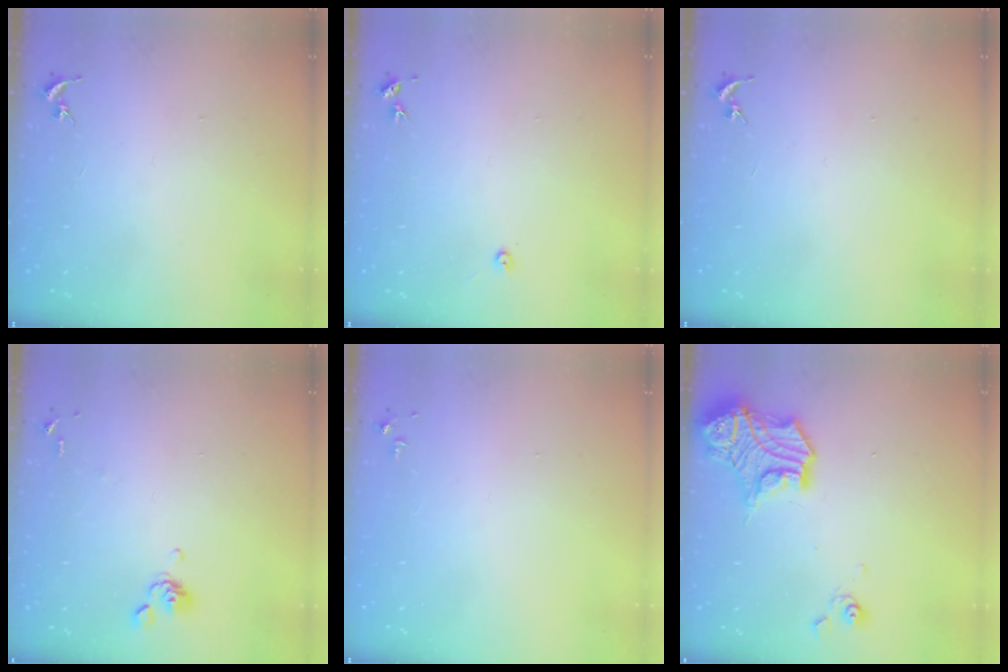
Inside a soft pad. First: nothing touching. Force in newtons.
{"total": 3.0, "press": 3.0, "slide": 0.4}
{"total": 0.0}
{"total": 6.4, "press": 6.2, "slide": 1.5}
{"total": 2.8, "press": 2.8, "slide": 0.4}
{"total": 17.0, "press": 16.9, "slide": 1.4}